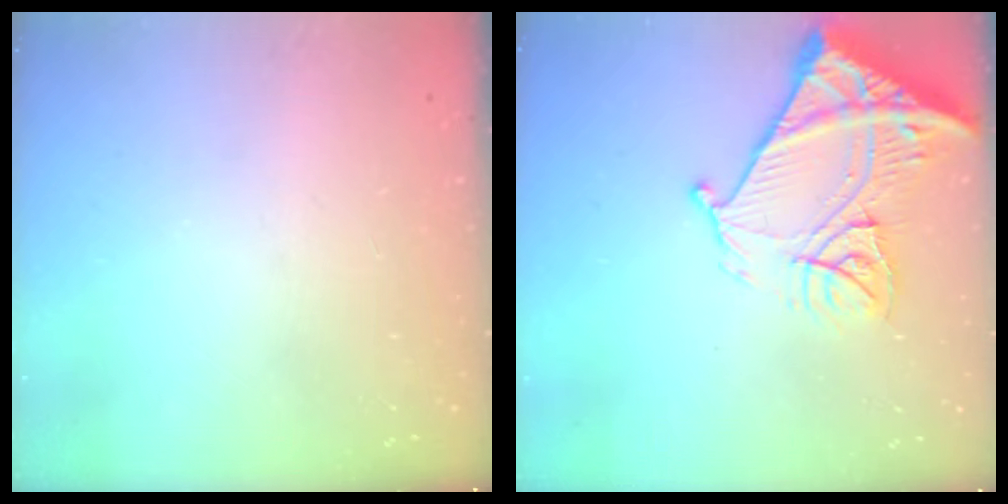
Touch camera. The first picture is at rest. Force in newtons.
{"total": 19.3, "press": 19.2, "slide": 2.2}